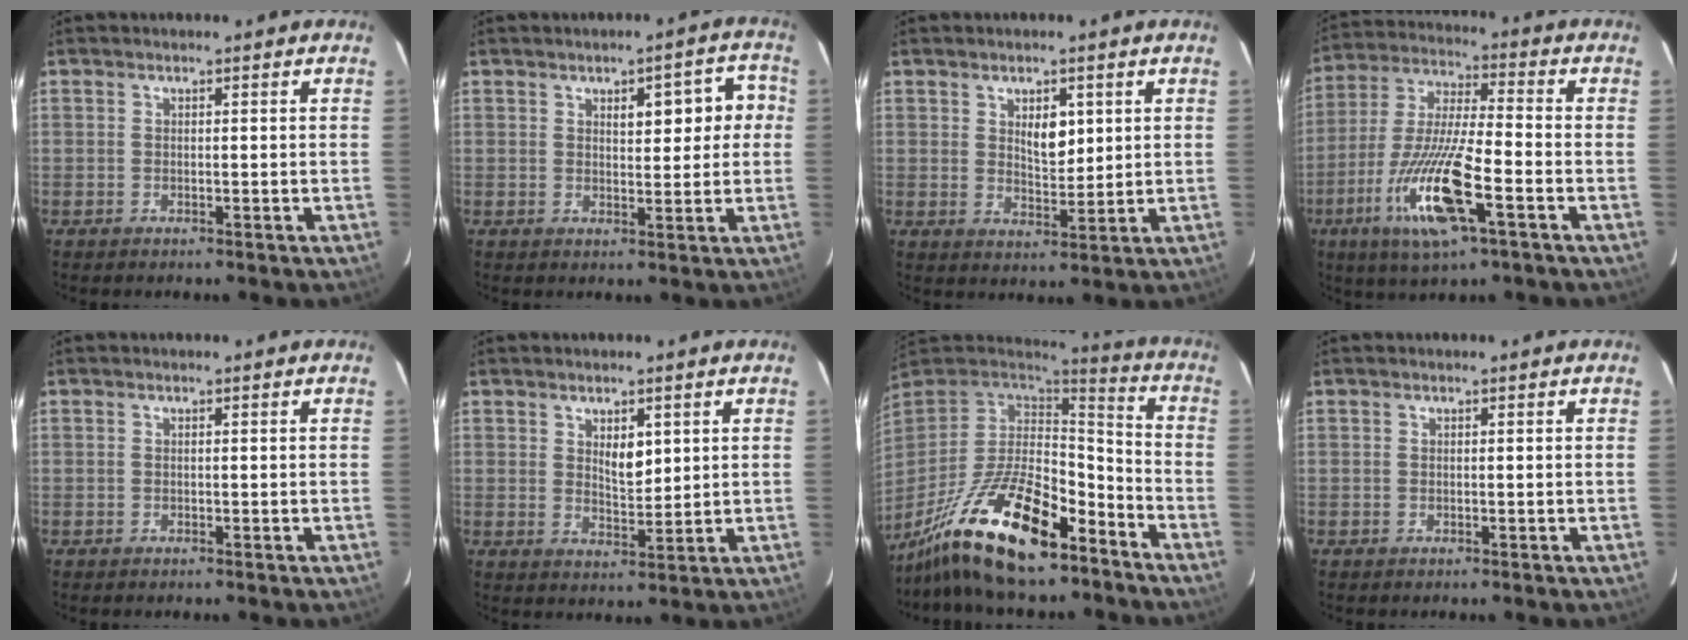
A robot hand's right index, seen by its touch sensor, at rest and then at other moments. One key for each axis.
{"total": 6.5, "fx": 1.6, "fy": 2.5, "fz": 5.8, "tx": -0.068, "ty": 0.024, "tz": 0.022}
{"total": 4.6, "fx": 1.7, "fy": 2.1, "fz": 3.7, "tx": -0.060, "ty": -0.003, "tz": 0.032}
{"total": 16.0, "fx": -6.6, "fy": 1.9, "fz": 14.5, "tx": -0.295, "ty": -0.021, "tz": -0.118}
{"total": 0.0}
{"total": 4.0, "fx": 1.6, "fy": 1.7, "fz": 3.2, "tx": -0.055, "ty": -0.005, "tz": 0.031}
{"total": 21.1, "fx": -14.9, "fy": 6.1, "fz": 13.6, "tx": -0.258, "ty": -0.003, "tz": -0.264}
{"total": 0.0}